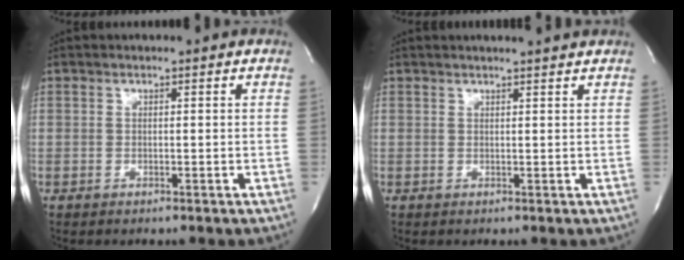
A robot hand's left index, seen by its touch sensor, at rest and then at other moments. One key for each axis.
{"total": 4.3, "fx": 4.0, "fy": -0.4, "fz": 1.4, "tx": -0.018, "ty": 0.009, "tz": 0.041}